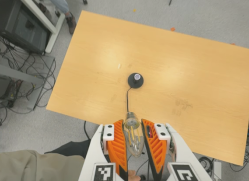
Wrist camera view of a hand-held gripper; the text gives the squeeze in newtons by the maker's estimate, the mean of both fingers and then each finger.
{"total": 20.4, "left": 22.5, "right": 18.4}